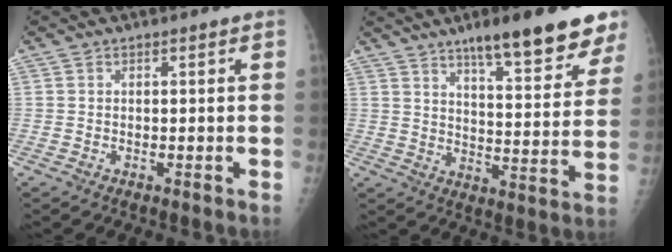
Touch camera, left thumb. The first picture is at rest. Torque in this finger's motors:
{"motor_torque": [0.50, 0.56, 0.31, -0.67, 0.09]}